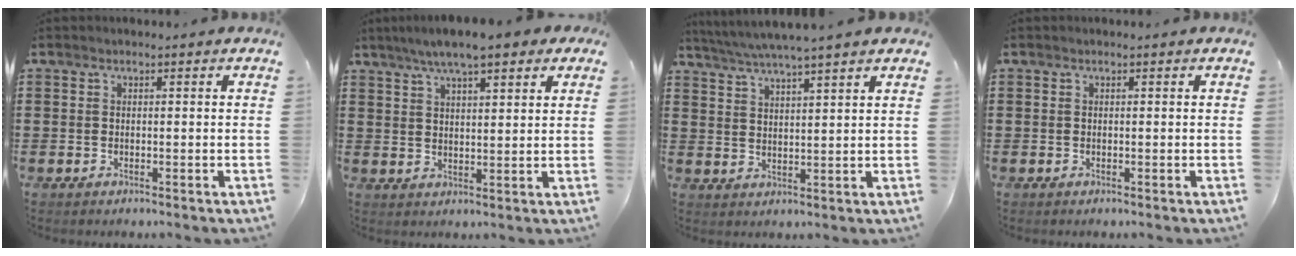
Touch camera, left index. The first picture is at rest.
{"total": 6.2, "force": [4.8, 1.0, 3.8], "torque": [-0.084, 0.001, 0.084]}
{"total": 4.2, "force": [3.8, -0.5, 1.6], "torque": [-0.043, -0.016, 0.067]}
{"total": 0.0}